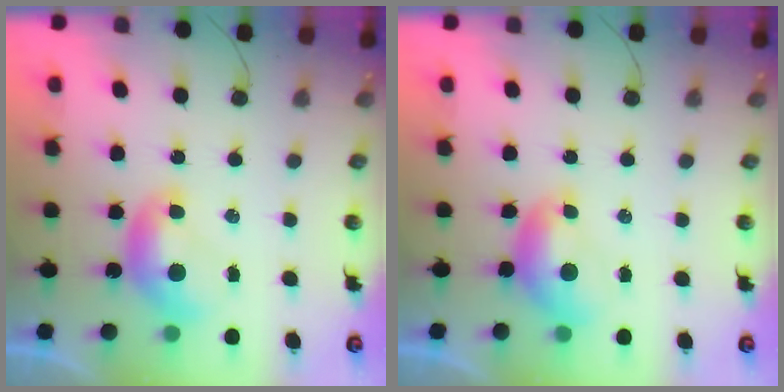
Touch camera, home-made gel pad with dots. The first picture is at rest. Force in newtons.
{"total": 1.0, "press": 0.4, "slide": 0.9}